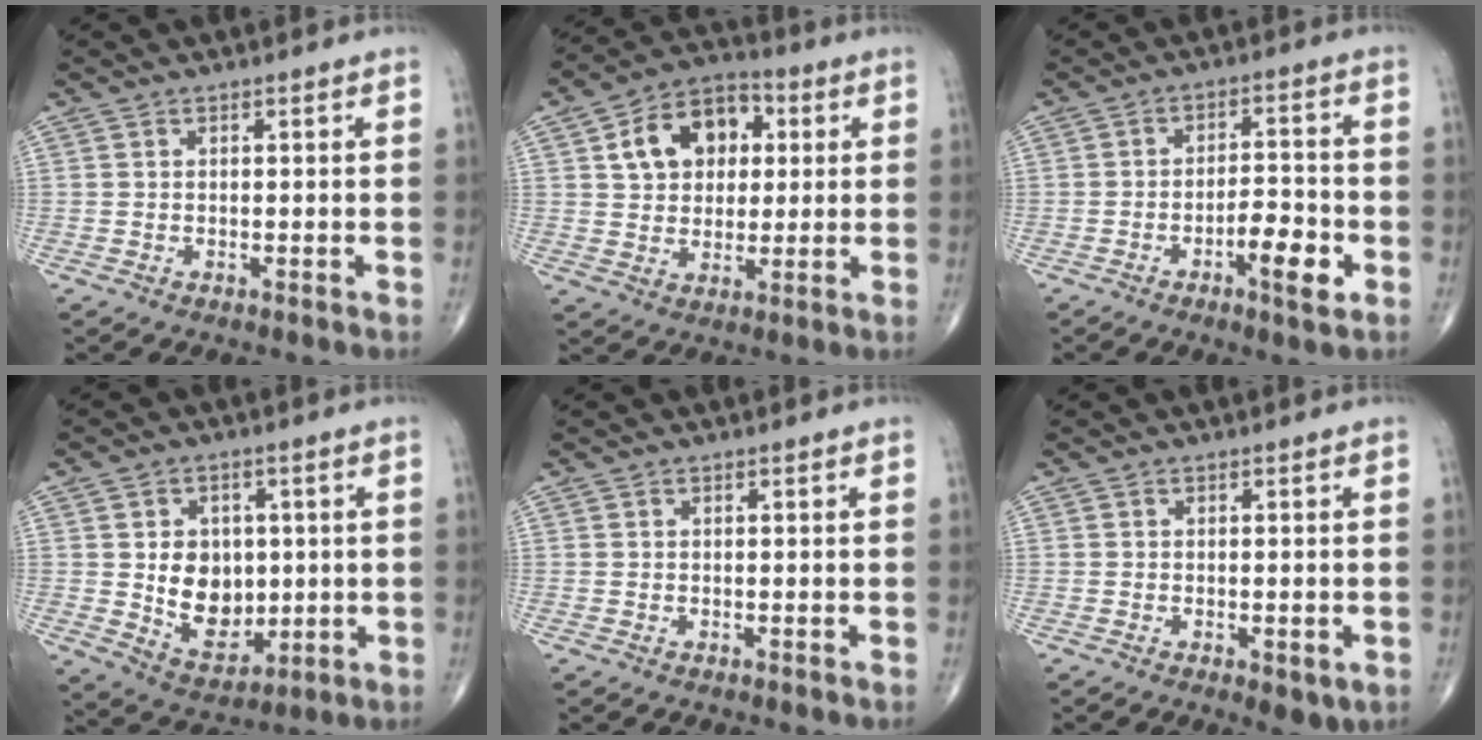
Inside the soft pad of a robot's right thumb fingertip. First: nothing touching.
{"total": 13.0, "force": [3.5, 9.4, 8.3], "torque": [-0.101, 0.008, 0.051]}
{"total": 7.6, "force": [-3.2, 2.3, 6.6], "torque": [-0.095, 0.020, -0.050]}
{"total": 11.4, "force": [0.3, 8.5, 7.5], "torque": [-0.072, -0.010, 0.024]}
{"total": 0.0}
{"total": 3.6, "force": [-1.2, 1.5, 3.1], "torque": [-0.032, -0.003, -0.008]}